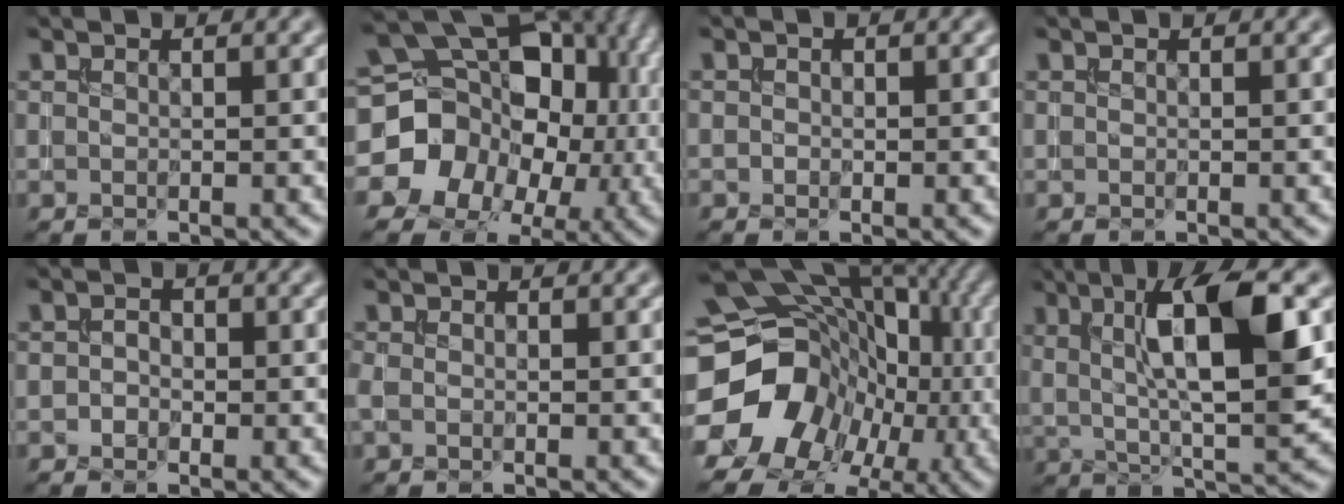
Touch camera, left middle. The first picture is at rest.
{"total": 15.7, "force": [-1.5, 13.5, 8.0], "torque": [-0.128, -0.004, -0.045]}
{"total": 0.6, "force": [-0.2, 0.5, 0.3], "torque": [0.000, -0.004, -0.003]}
{"total": 0.0}
{"total": 1.4, "force": [-0.5, 1.2, 0.7], "torque": [-0.001, 0.002, -0.016]}
{"total": 0.6, "force": [-0.2, 0.4, 0.5], "torque": [-0.015, -0.002, -0.007]}
{"total": 20.6, "force": [-4.2, 17.6, 9.9], "torque": [-0.180, -0.027, -0.082]}
{"total": 9.7, "force": [2.3, 2.6, 9.0], "torque": [-0.146, 0.002, 0.039]}